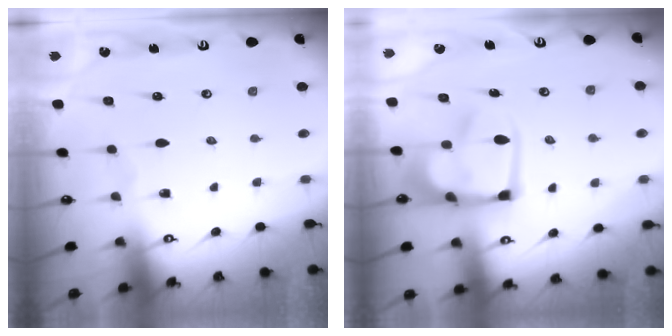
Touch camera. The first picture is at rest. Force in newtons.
{"total": 7.6, "press": 7.5, "slide": 1.2}